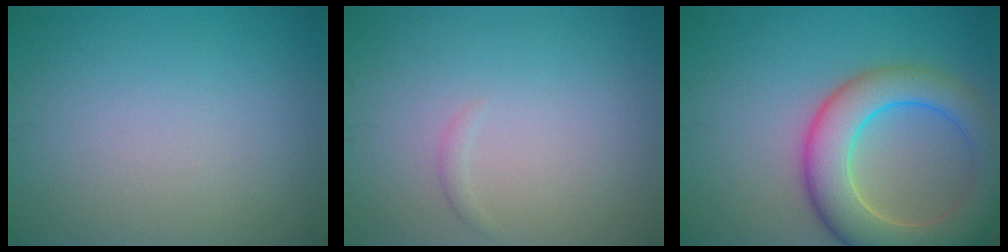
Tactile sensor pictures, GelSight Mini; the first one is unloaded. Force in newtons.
{"total": 0.5, "press": 0.5, "slide": 0.0}
{"total": 8.7, "press": 8.7, "slide": 0.5}